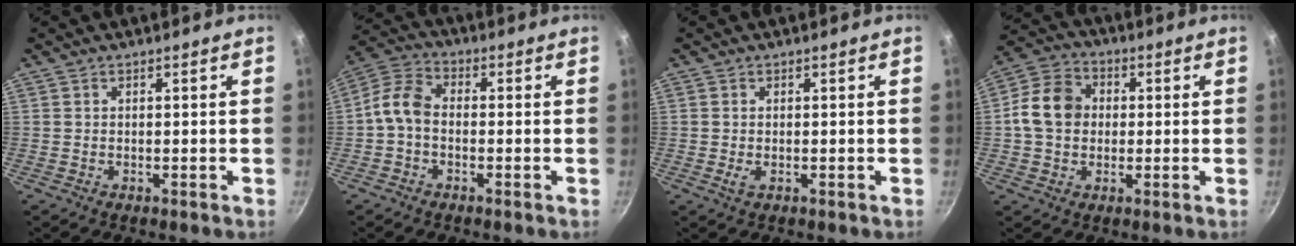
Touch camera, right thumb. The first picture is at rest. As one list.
[{"total": 8.7, "force": [-1.5, 5.9, 6.2], "torque": [-0.112, 0.035, -0.048]}, {"total": 1.3, "force": [-0.3, 0.7, 1.1], "torque": [-0.024, -0.001, -0.003]}, {"total": 10.3, "force": [0.4, 8.4, 6.0], "torque": [-0.082, 0.016, -0.012]}]